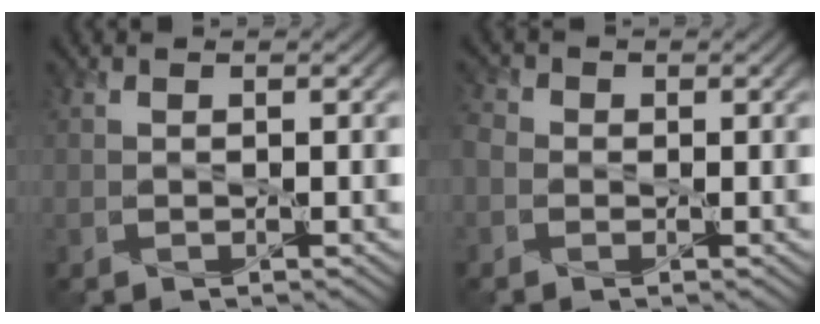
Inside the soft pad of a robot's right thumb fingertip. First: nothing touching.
{"total": 2.6, "force": [-0.7, 2.2, 1.1], "torque": [-0.032, 0.002, -0.023]}